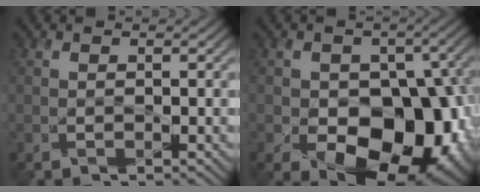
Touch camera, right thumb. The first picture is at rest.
{"total": 15.0, "force": [-4.3, 10.0, 10.3], "torque": [-0.120, -0.028, -0.060]}